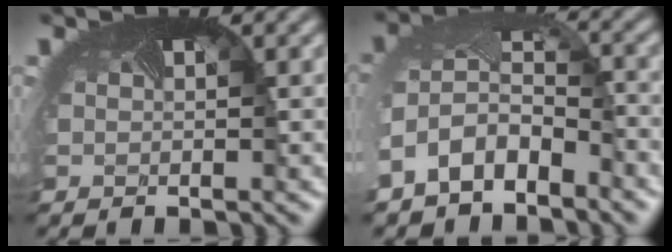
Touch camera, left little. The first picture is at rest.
{"total": 5.9, "force": [-3.2, 3.8, 3.1], "torque": [-0.086, -0.011, -0.065]}